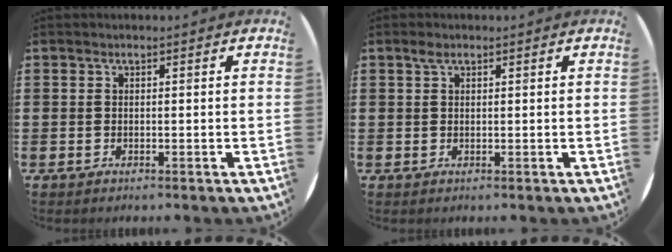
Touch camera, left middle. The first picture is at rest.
{"total": 1.1, "force": [0.7, 0.6, 0.6], "torque": [-0.006, 0.002, 0.011]}